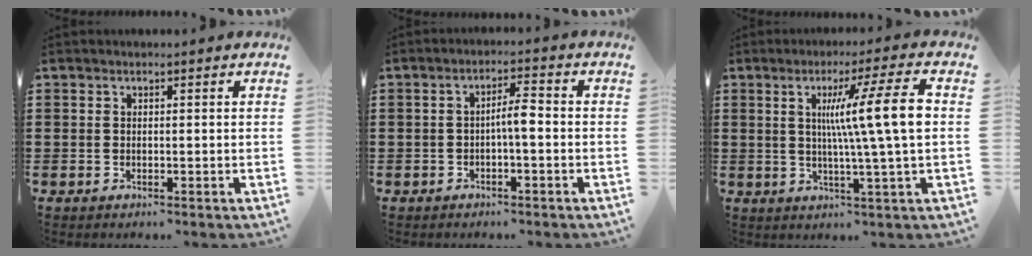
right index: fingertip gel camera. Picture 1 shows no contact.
{"total": 3.5, "force": [-0.7, 0.6, 3.4], "torque": [-0.061, 0.006, -0.016]}
{"total": 12.0, "force": [1.6, 0.0, 11.9], "torque": [-0.202, -0.003, 0.017]}